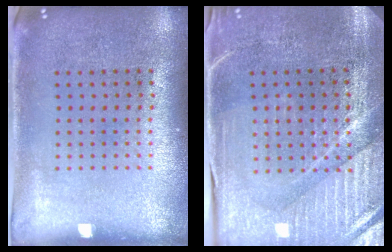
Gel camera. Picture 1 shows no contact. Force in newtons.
{"total": 4.0, "press": 3.9, "slide": 0.9}